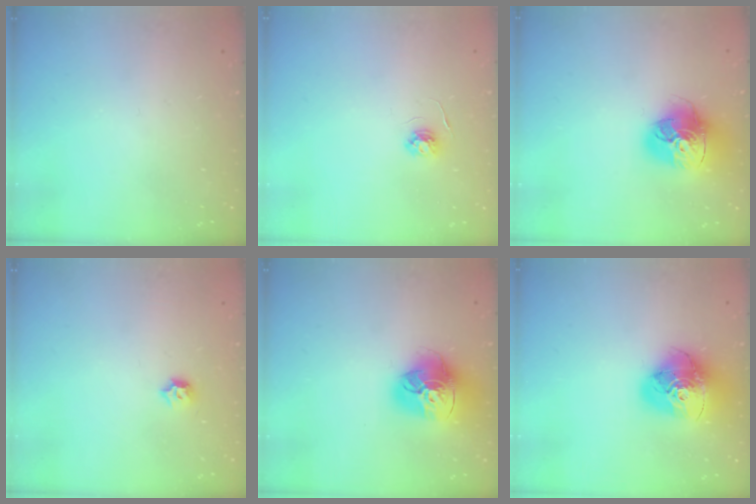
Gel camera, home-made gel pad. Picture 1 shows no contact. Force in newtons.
{"total": 3.8, "press": 3.8, "slide": 0.4}
{"total": 17.5, "press": 17.4, "slide": 1.9}
{"total": 3.8, "press": 3.8, "slide": 0.8}
{"total": 18.3, "press": 18.2, "slide": 2.1}
{"total": 18.4, "press": 18.3, "slide": 2.1}